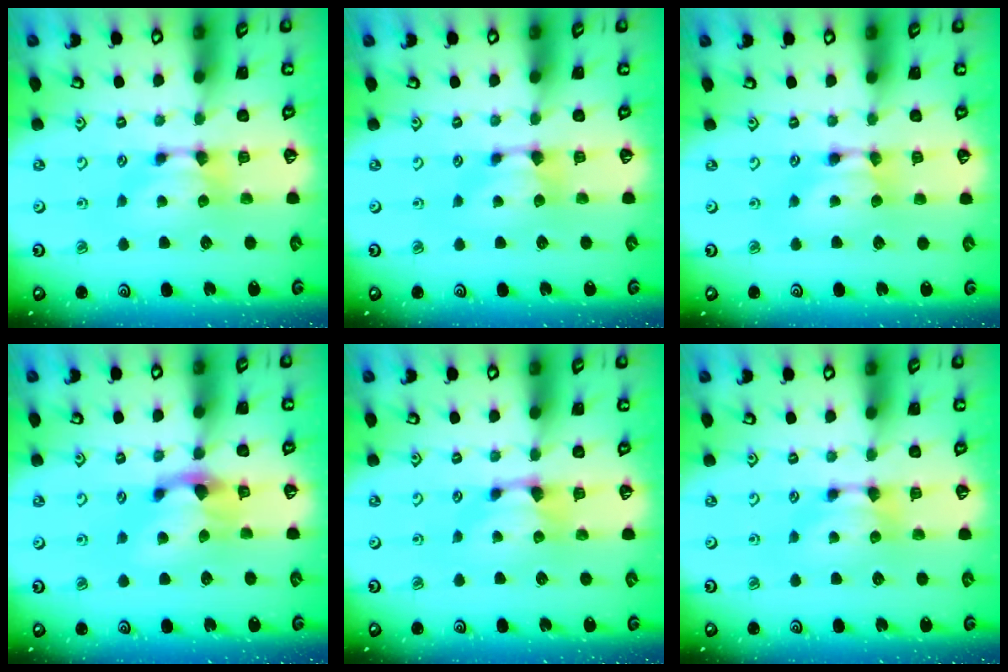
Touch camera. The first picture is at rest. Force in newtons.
{"total": 0.5, "press": 0.4, "slide": 0.3}
{"total": 1.5, "press": 1.5, "slide": 0.2}
{"total": 2.8, "press": 2.2, "slide": 1.7}
{"total": 0.9, "press": 0.2, "slide": 0.9}
{"total": 0.0}